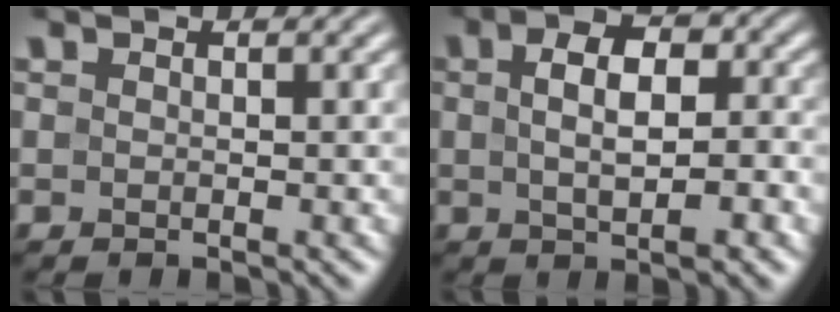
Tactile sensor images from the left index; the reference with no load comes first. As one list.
[{"total": 5.8, "force": [0.3, 3.0, 5.0], "torque": [-0.060, 0.015, -0.003]}]